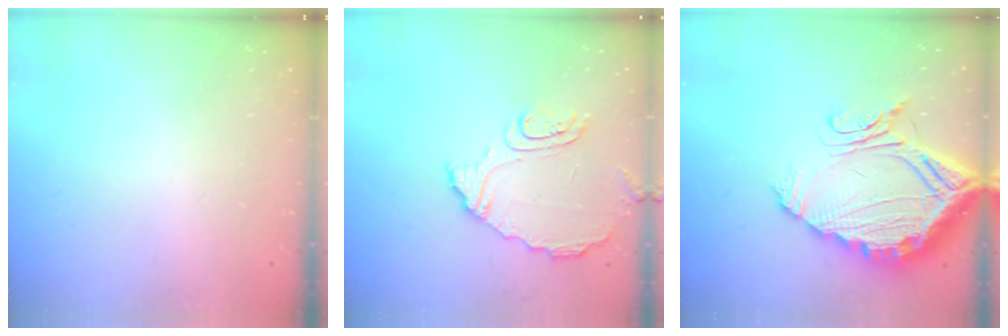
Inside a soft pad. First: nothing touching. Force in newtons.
{"total": 9.5, "press": 9.5, "slide": 0.8}
{"total": 20.5, "press": 20.4, "slide": 1.9}